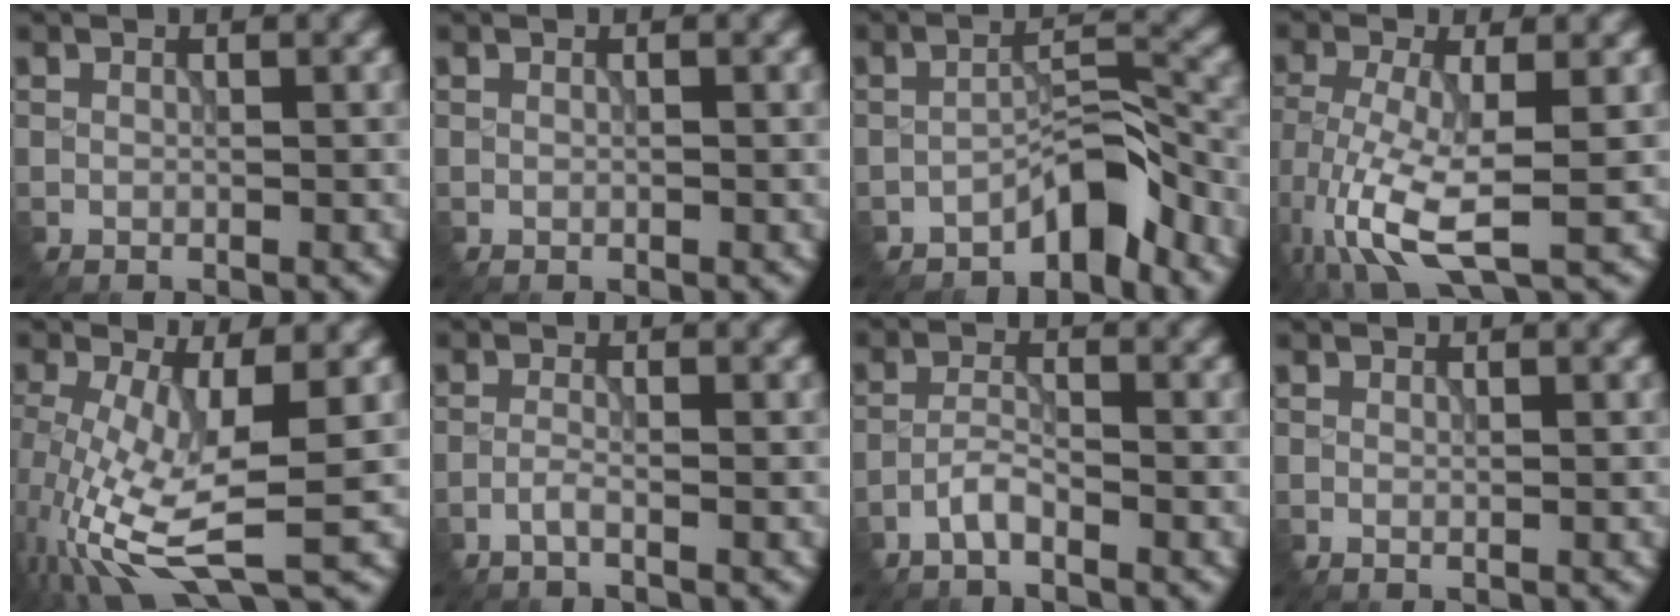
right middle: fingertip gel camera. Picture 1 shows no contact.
{"total": 0.0}
{"total": 3.9, "force": [-3.1, 0.9, 2.2], "torque": [-0.027, 0.022, -0.055]}
{"total": 8.2, "force": [-3.1, 2.7, 7.2], "torque": [-0.165, -0.017, -0.058]}
{"total": 10.1, "force": [-2.0, 3.3, 9.3], "torque": [-0.204, -0.020, -0.033]}
{"total": 1.2, "force": [-0.8, 0.2, 0.9], "torque": [-0.018, 0.004, -0.019]}
{"total": 2.0, "force": [-1.4, 0.4, 1.3], "torque": [-0.029, 0.005, -0.034]}
{"total": 0.0}